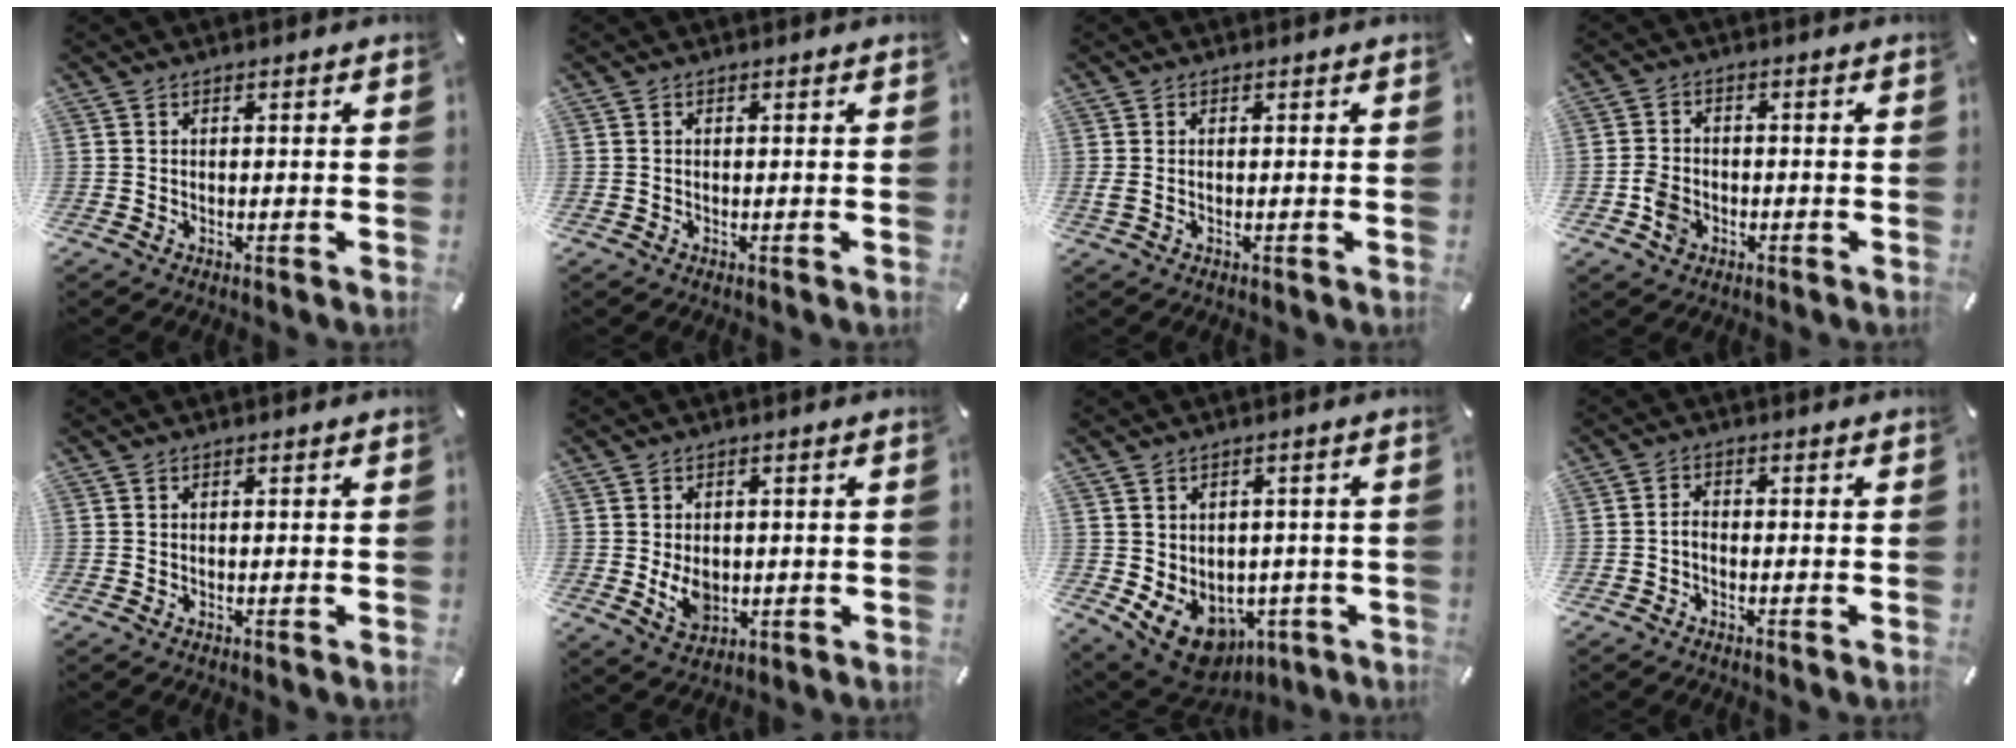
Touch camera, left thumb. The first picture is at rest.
{"total": 0.0}
{"total": 1.4, "force": [-0.1, 0.5, 1.3], "torque": [-0.024, -0.002, -0.001]}
{"total": 4.6, "force": [-1.9, 3.7, 2.1], "torque": [-0.038, 0.010, -0.033]}
{"total": 0.0}
{"total": 5.7, "force": [-0.4, 4.4, 3.6], "torque": [-0.061, -0.003, -0.006]}
{"total": 8.5, "force": [-3.2, 6.9, 3.8], "torque": [-0.063, 0.000, -0.049]}
{"total": 1.9, "force": [-1.0, 1.0, 1.3], "torque": [-0.024, 0.007, -0.021]}